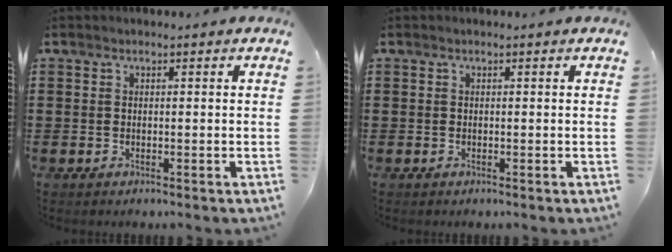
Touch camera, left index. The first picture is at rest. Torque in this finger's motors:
{"motor_torque": [-0.01, 0.00, 0.01, -0.01]}